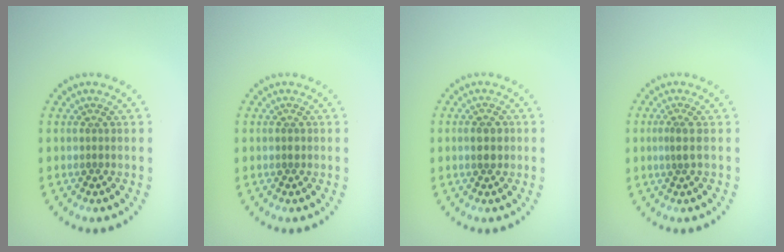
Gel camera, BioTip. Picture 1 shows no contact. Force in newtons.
{"total": 0.7, "press": 0.7, "slide": 0.1}
{"total": 2.2, "press": 2.2, "slide": 0.1}
{"total": 1.3, "press": 0.9, "slide": 1.0}